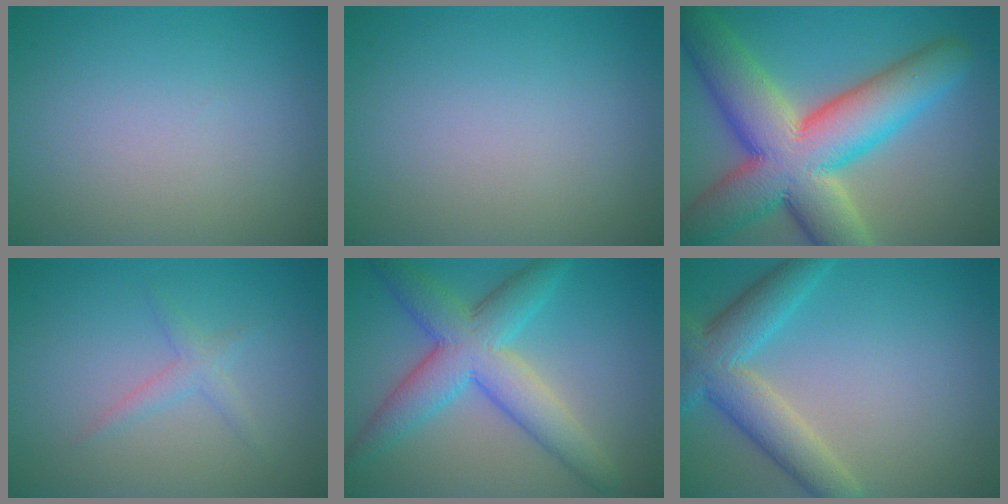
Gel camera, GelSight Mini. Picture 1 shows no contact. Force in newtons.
{"total": 0.0}
{"total": 14.2, "press": 14.2, "slide": 1.1}
{"total": 1.4, "press": 1.4, "slide": 0.1}
{"total": 7.3, "press": 7.3, "slide": 0.2}
{"total": 5.9, "press": 5.9, "slide": 0.4}